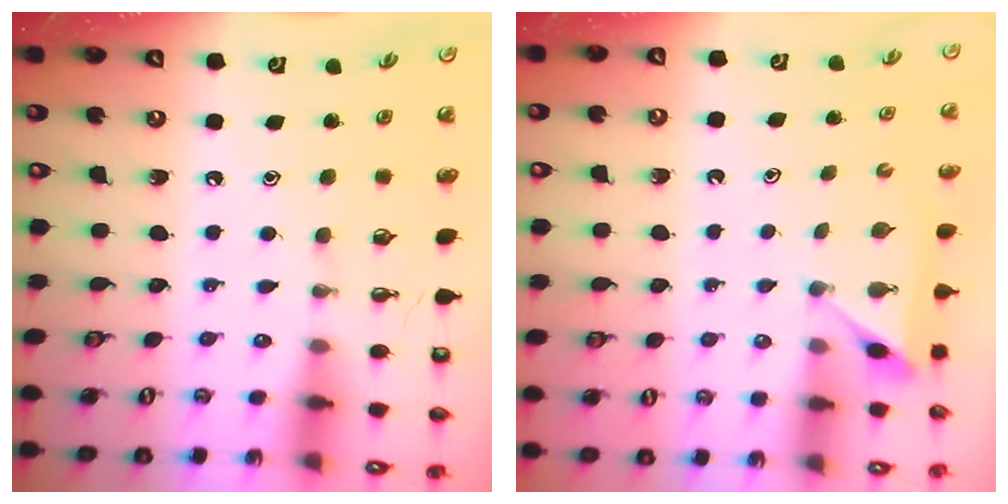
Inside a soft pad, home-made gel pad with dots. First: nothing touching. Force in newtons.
{"total": 3.2, "press": 3.2, "slide": 0.4}